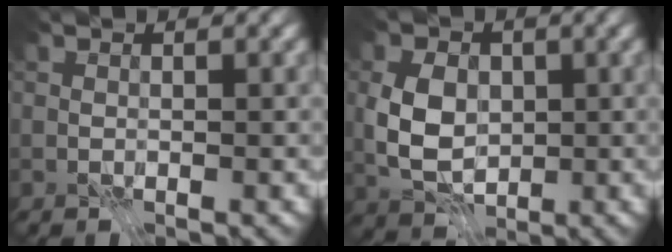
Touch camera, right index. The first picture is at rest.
{"total": 5.6, "force": [-0.4, 3.9, 4.0], "torque": [-0.085, 0.001, -0.016]}